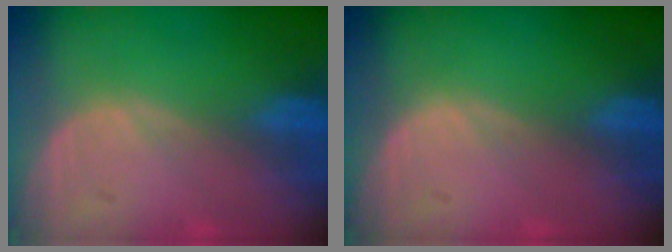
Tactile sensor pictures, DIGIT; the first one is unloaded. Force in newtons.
{"total": 0.0}